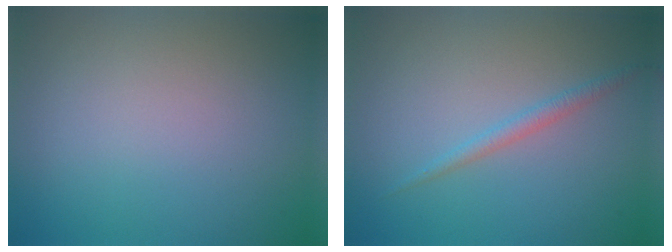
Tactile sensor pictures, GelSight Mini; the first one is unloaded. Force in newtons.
{"total": 1.3, "press": 1.3, "slide": 0.1}